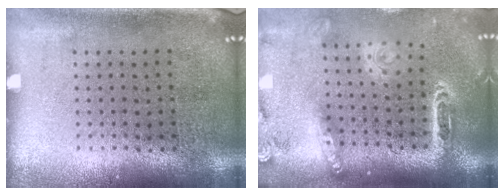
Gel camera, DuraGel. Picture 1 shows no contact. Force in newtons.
{"total": 2.4, "press": 1.9, "slide": 1.5}